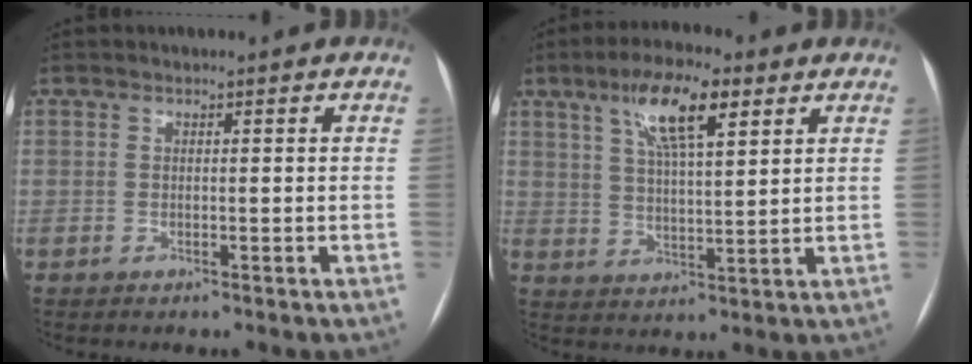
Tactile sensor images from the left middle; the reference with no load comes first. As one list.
[{"total": 9.9, "force": [5.2, 2.3, 8.1], "torque": [-0.151, 0.013, 0.092]}]